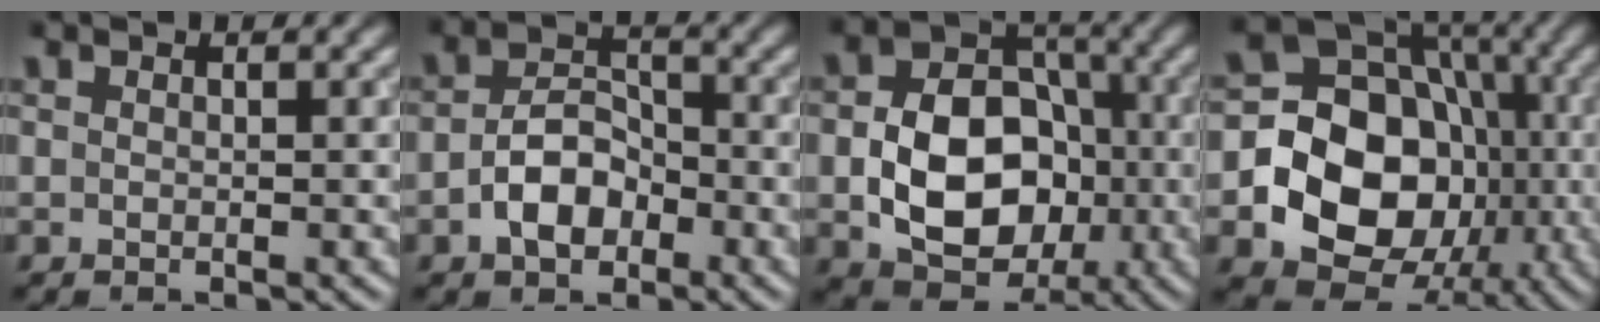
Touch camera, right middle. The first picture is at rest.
{"total": 4.2, "force": [-1.8, 2.7, 2.7], "torque": [-0.049, 0.005, -0.035]}
{"total": 9.6, "force": [-1.8, 7.0, 6.3], "torque": [-0.104, 0.001, -0.034]}
{"total": 15.3, "force": [-3.1, 12.6, 8.1], "torque": [-0.121, -0.018, -0.079]}